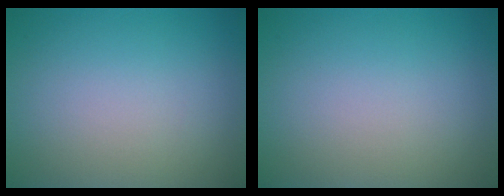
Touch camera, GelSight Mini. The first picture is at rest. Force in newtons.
{"total": 0.0}